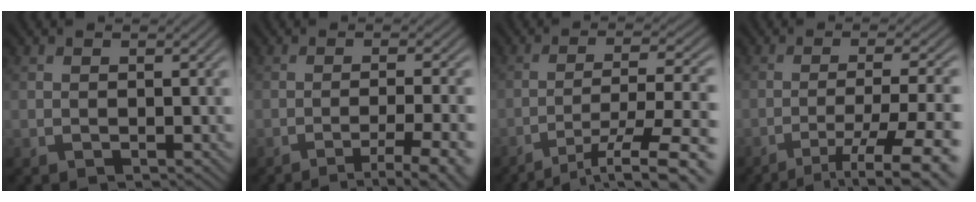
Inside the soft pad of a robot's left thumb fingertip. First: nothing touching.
{"total": 7.7, "force": [-4.7, 1.2, 6.0], "torque": [-0.086, 0.005, -0.063]}
{"total": 11.7, "force": [-7.9, 2.2, 8.4], "torque": [-0.139, 0.001, -0.107]}
{"total": 11.1, "force": [-6.7, 2.0, 8.5], "torque": [-0.136, 0.000, -0.085]}